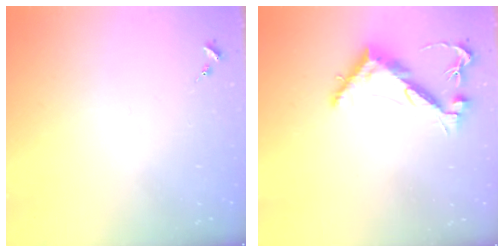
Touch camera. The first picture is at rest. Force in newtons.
{"total": 9.3, "press": 9.3, "slide": 0.8}